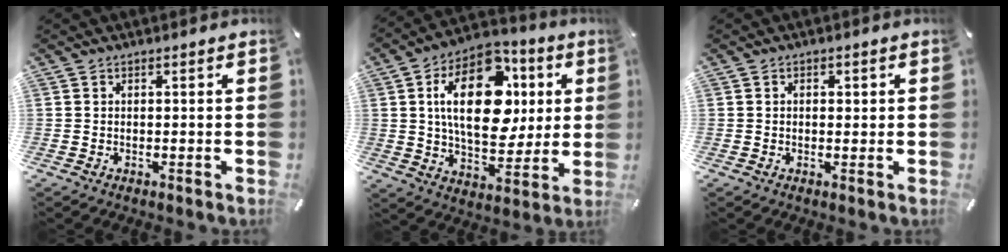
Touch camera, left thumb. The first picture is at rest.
{"total": 22.2, "force": [5.3, 13.7, 16.7], "torque": [-0.292, -0.004, 0.086]}
{"total": 1.2, "force": [0.1, 1.0, 0.7], "torque": [-0.006, 0.003, -0.003]}